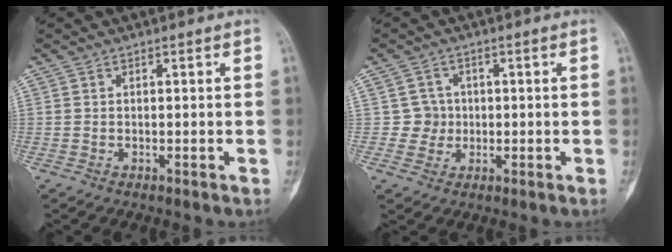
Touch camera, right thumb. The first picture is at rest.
{"total": 3.5, "force": [0.1, 3.5, 0.0], "torque": [0.027, 0.009, -0.004]}